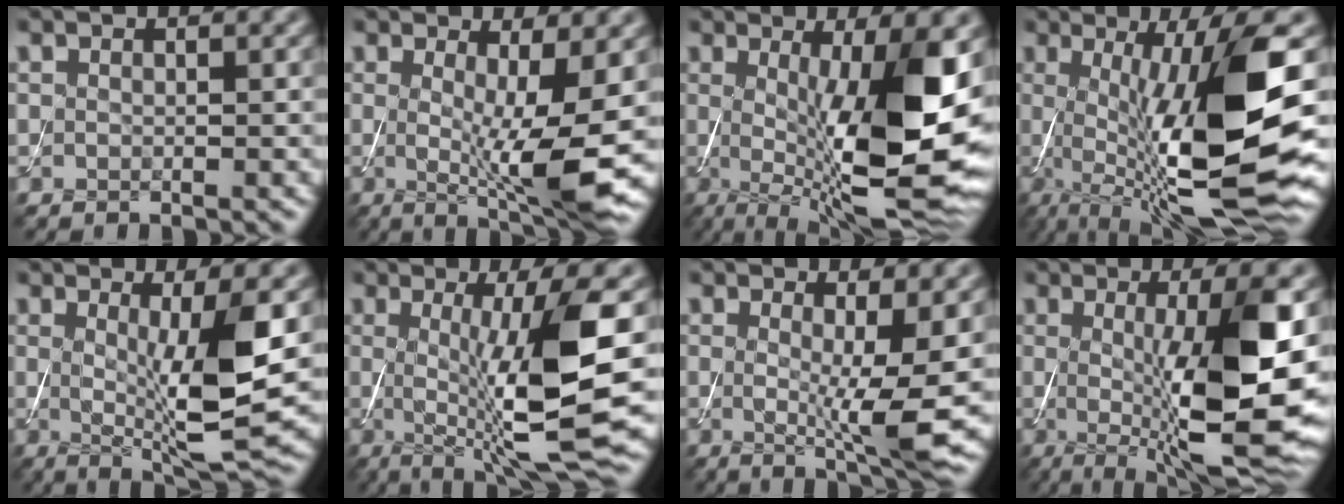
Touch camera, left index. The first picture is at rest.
{"total": 7.7, "force": [-0.5, 1.4, 7.5], "torque": [-0.113, -0.019, -0.005]}
{"total": 14.8, "force": [-0.1, 3.8, 14.4], "torque": [-0.203, -0.012, 0.004]}
{"total": 14.8, "force": [-1.0, 3.2, 14.5], "torque": [-0.232, 0.006, -0.009]}
{"total": 8.0, "force": [0.2, 1.6, 7.9], "torque": [-0.123, -0.022, 0.013]}
{"total": 11.7, "force": [-0.2, 2.2, 11.5], "torque": [-0.170, -0.011, 0.003]}
{"total": 5.9, "force": [-0.2, 0.9, 5.8], "torque": [-0.089, -0.020, 0.000]}
{"total": 13.4, "force": [-0.3, 3.0, 13.0], "torque": [-0.189, -0.017, 0.003]}